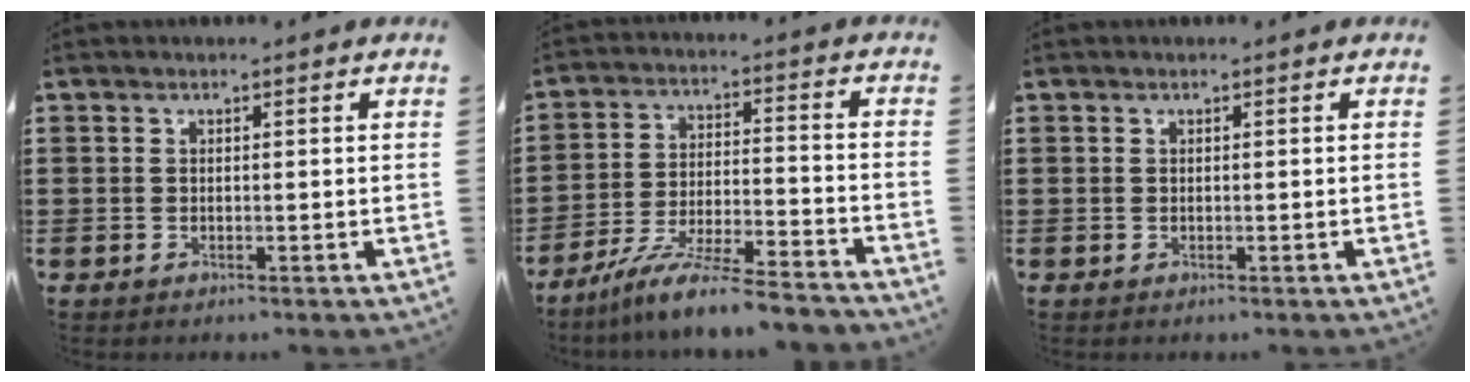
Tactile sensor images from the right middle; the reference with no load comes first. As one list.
[{"total": 9.3, "force": [-8.4, 0.1, 4.0], "torque": [-0.078, 0.004, -0.163]}, {"total": 0.0}]